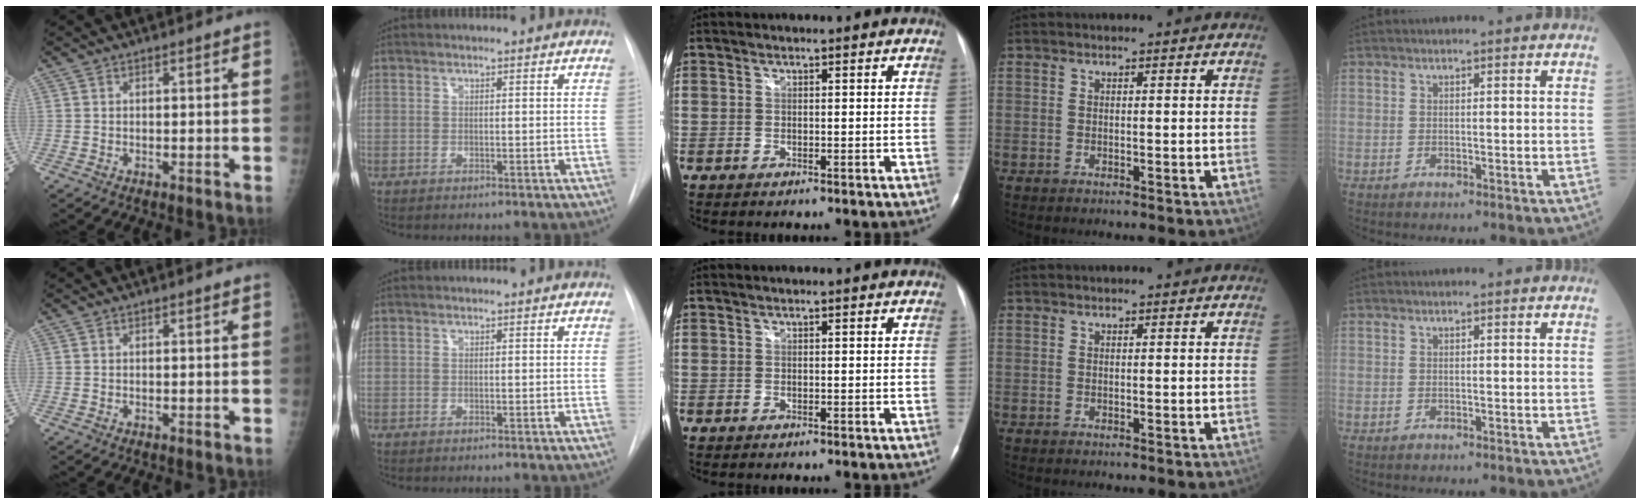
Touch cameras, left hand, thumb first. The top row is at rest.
{}